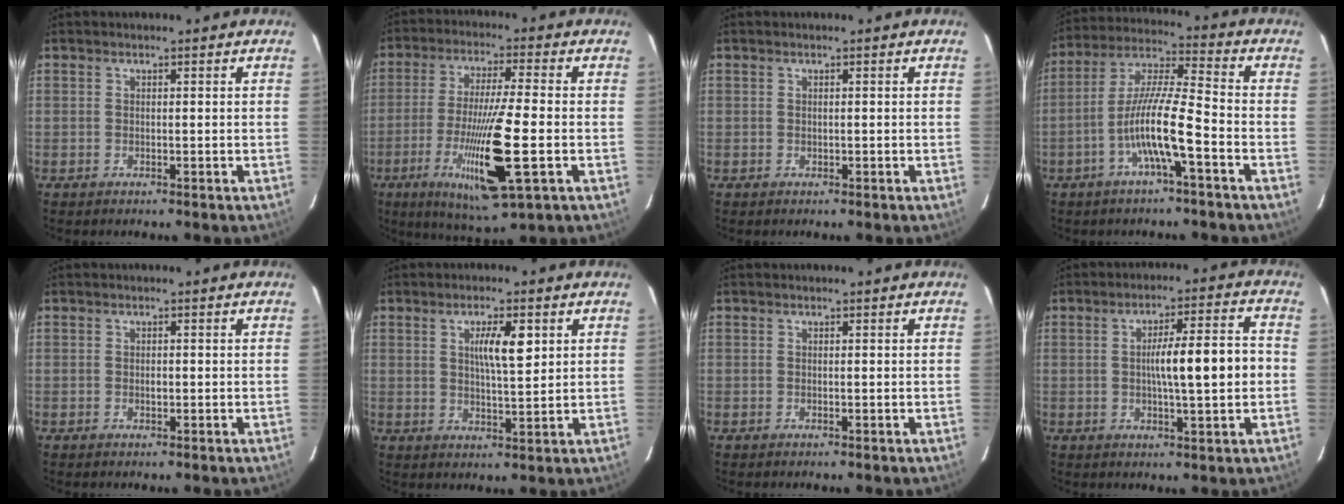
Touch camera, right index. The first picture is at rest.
{"total": 15.0, "force": [-4.5, 0.7, 14.3], "torque": [-0.270, -0.030, -0.077]}
{"total": 0.0}
{"total": 11.1, "force": [-4.2, 0.5, 10.3], "torque": [-0.201, 0.010, -0.081]}
{"total": 0.7, "force": [-0.1, 0.3, 0.6], "torque": [-0.012, 0.001, -0.001]}
{"total": 5.7, "force": [2.0, 0.9, 5.3], "torque": [-0.092, 0.002, 0.035]}
{"total": 0.0}
{"total": 9.7, "force": [-0.4, 0.8, 9.7], "torque": [-0.148, 0.019, -0.008]}